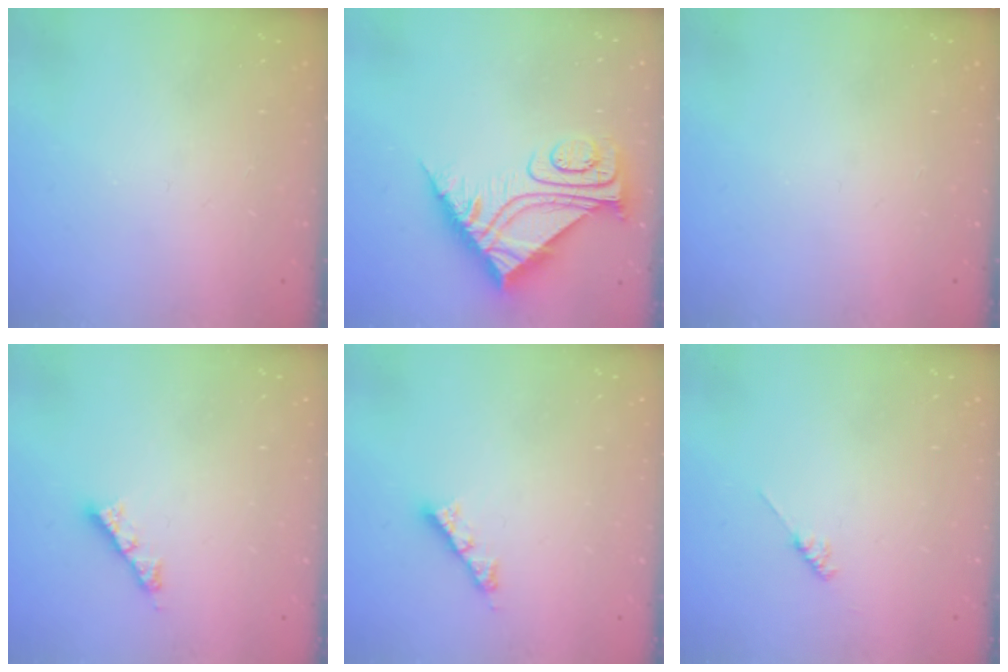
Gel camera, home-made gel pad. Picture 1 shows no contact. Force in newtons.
{"total": 10.7, "press": 10.7, "slide": 1.0}
{"total": 0.0}
{"total": 4.1, "press": 4.0, "slide": 0.3}
{"total": 4.1, "press": 4.0, "slide": 0.3}
{"total": 1.8, "press": 1.7, "slide": 0.3}